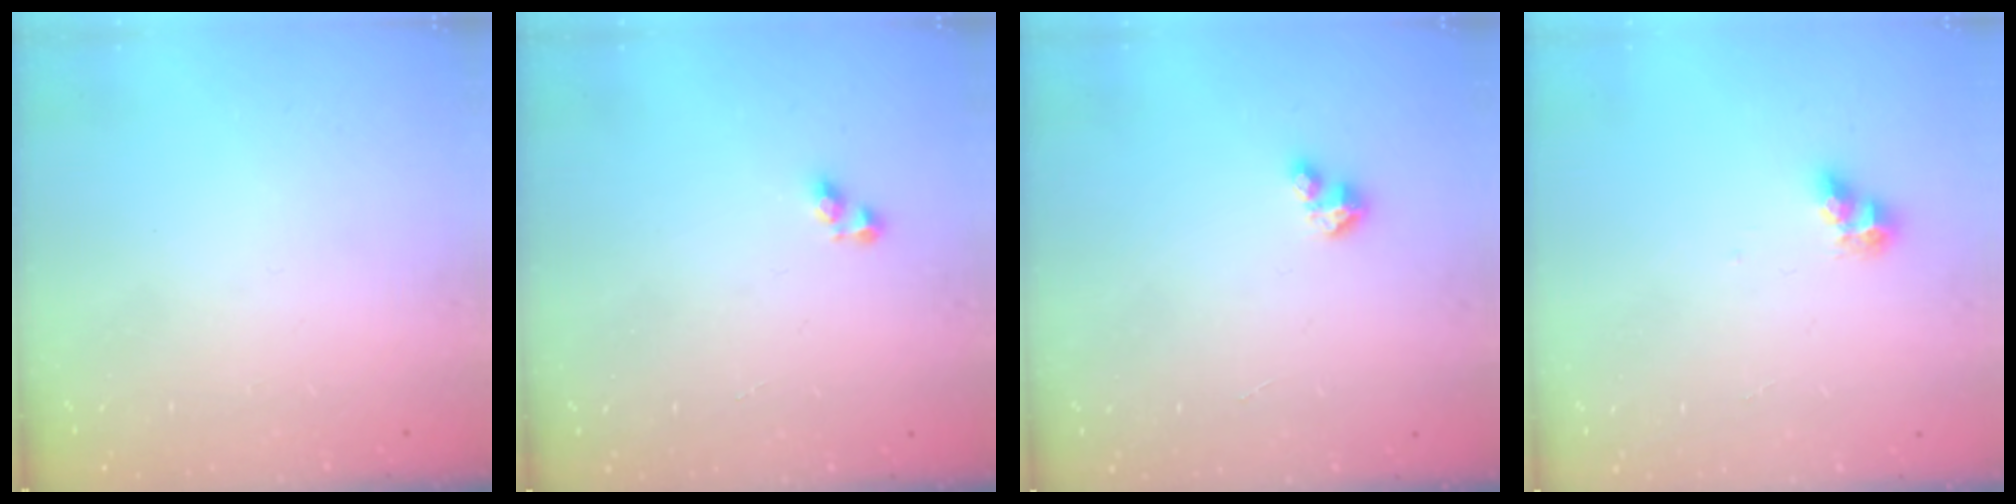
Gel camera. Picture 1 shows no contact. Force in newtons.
{"total": 3.6, "press": 3.6, "slide": 0.1}
{"total": 2.7, "press": 2.7, "slide": 0.3}
{"total": 6.0, "press": 6.0, "slide": 0.1}